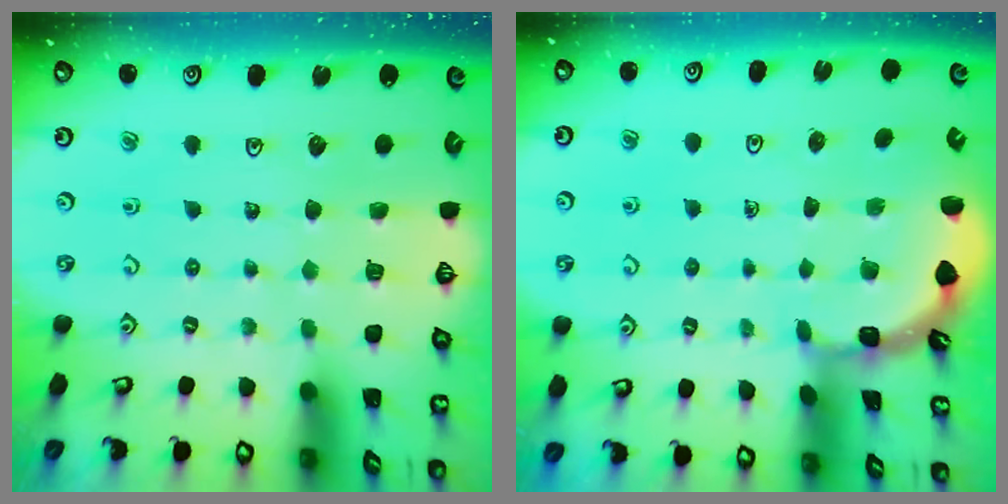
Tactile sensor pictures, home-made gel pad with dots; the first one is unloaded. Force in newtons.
{"total": 1.7, "press": 1.7, "slide": 0.0}